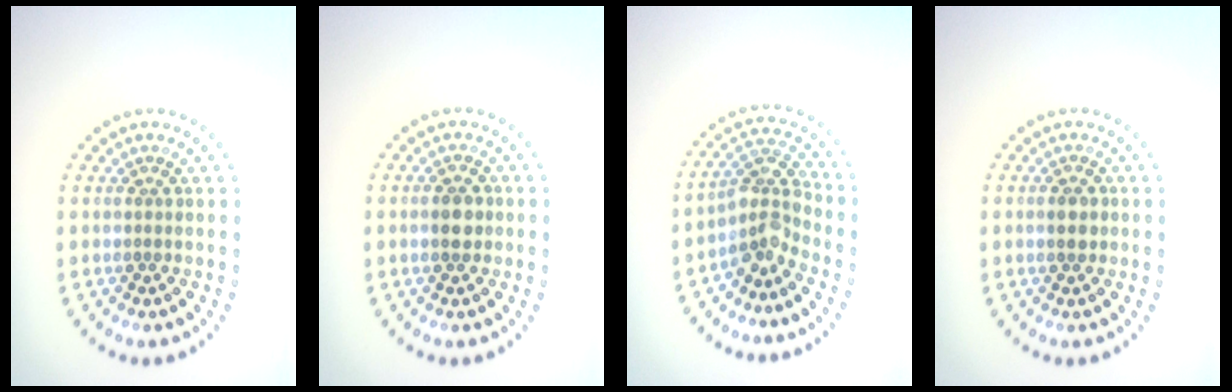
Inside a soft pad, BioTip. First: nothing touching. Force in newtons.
{"total": 2.0, "press": 2.0, "slide": 0.1}
{"total": 3.3, "press": 2.5, "slide": 2.1}
{"total": 1.8, "press": 1.8, "slide": 0.0}